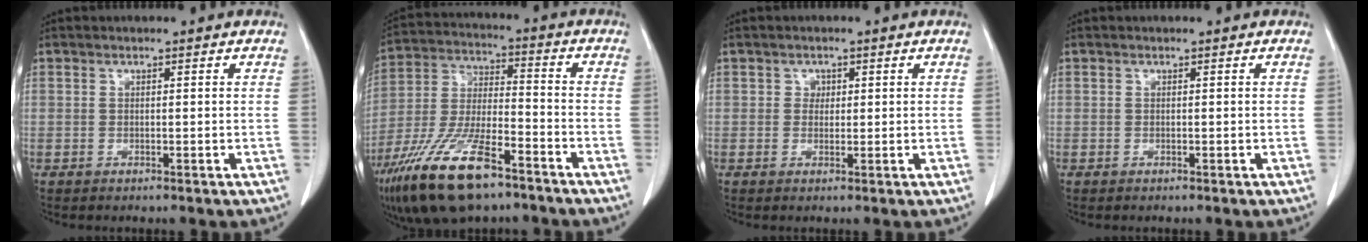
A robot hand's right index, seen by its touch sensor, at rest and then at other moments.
{"total": 17.2, "force": [-11.0, 4.9, 12.3], "torque": [-0.270, -0.022, -0.206]}
{"total": 1.5, "force": [0.4, 1.3, 0.7], "torque": [-0.004, 0.001, 0.002]}
{"total": 0.0}